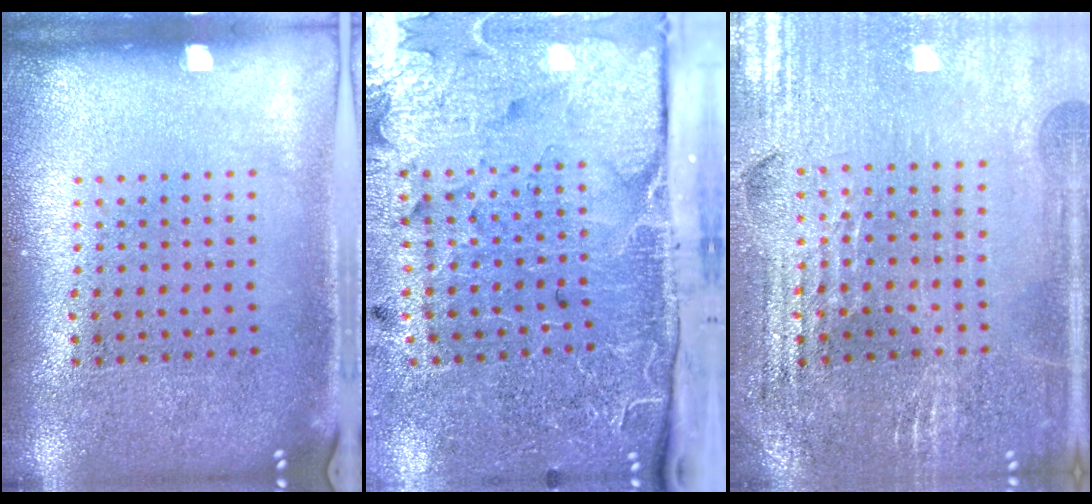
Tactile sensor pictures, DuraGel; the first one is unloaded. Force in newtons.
{"total": 5.0, "press": 4.0, "slide": 3.1}
{"total": 2.8, "press": 2.8, "slide": 0.5}